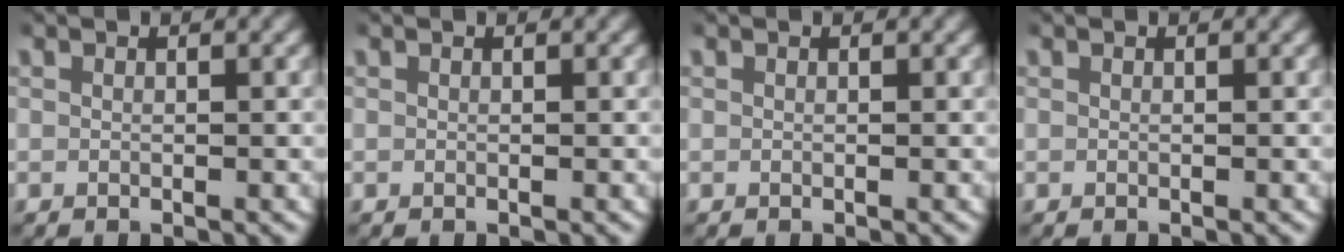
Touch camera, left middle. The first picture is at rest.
{"total": 0.0}
{"total": 0.0}
{"total": 0.0}